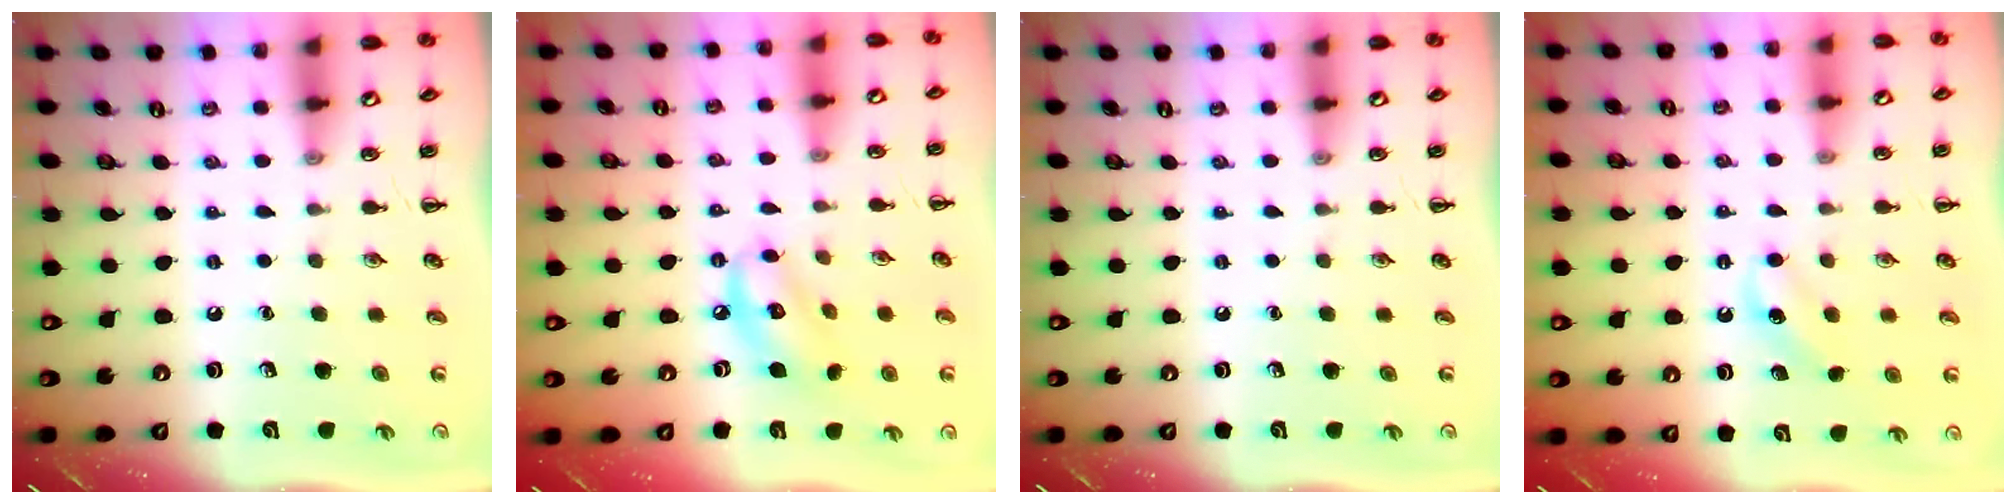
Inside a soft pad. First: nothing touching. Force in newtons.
{"total": 9.2, "press": 9.2, "slide": 0.9}
{"total": 0.0}
{"total": 7.1, "press": 6.9, "slide": 1.6}